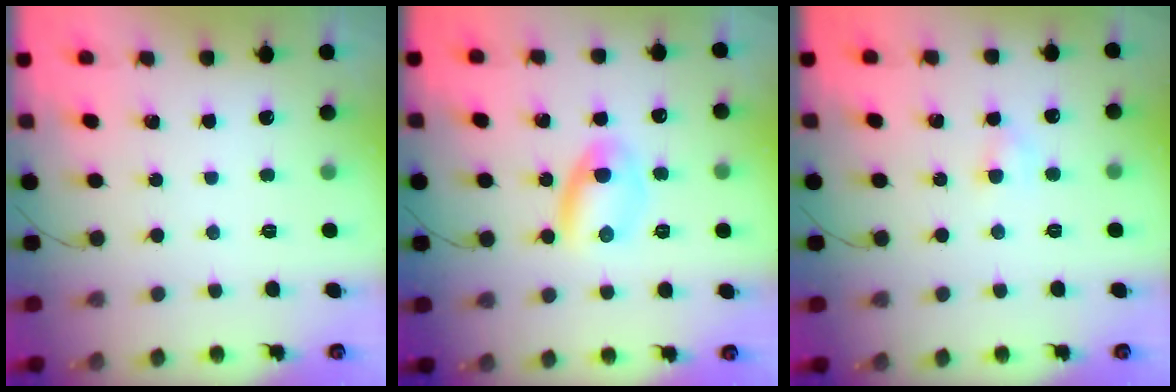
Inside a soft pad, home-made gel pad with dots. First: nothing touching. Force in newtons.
{"total": 5.6, "press": 5.4, "slide": 1.5}
{"total": 3.0, "press": 2.8, "slide": 1.0}